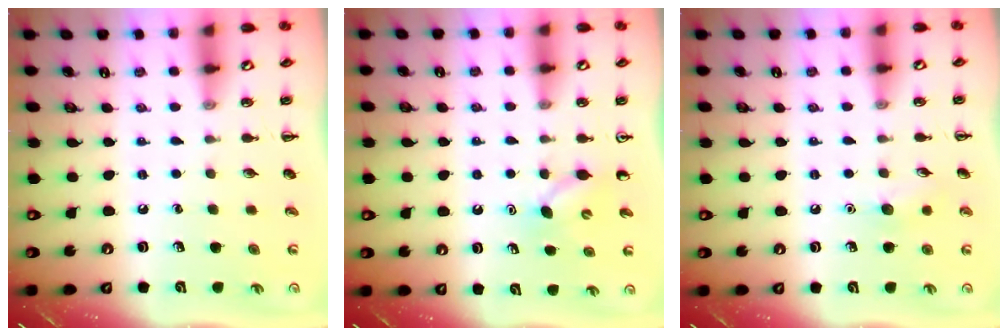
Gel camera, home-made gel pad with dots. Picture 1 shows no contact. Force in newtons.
{"total": 4.5, "press": 4.4, "slide": 0.8}
{"total": 6.7, "press": 6.4, "slide": 1.9}